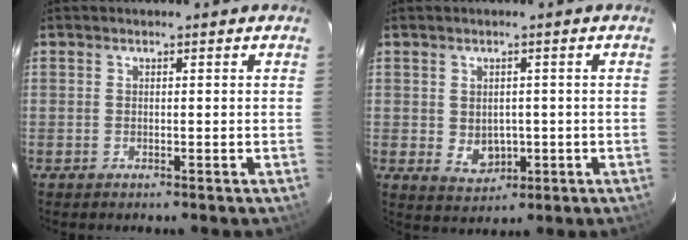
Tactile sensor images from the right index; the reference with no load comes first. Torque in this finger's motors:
{"motor_torque": [0.06, 0.02, 0.07, 0.02]}